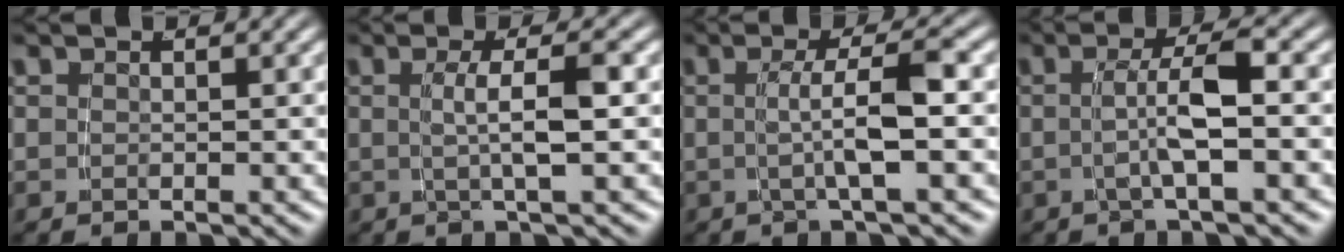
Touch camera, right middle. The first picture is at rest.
{"total": 3.2, "force": [-0.1, -0.3, 3.2], "torque": [-0.051, 0.002, 0.001]}
{"total": 3.7, "force": [-0.5, -0.2, 3.7], "torque": [-0.051, 0.006, -0.008]}
{"total": 3.3, "force": [-0.8, -0.1, 3.2], "torque": [-0.056, 0.007, -0.014]}